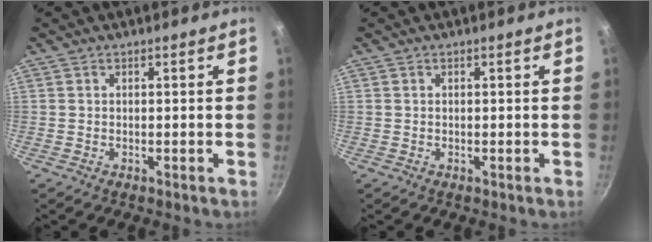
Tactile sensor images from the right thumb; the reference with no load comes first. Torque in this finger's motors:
{"motor_torque": [0.12, 0.10, 0.24, 0.04, -0.02]}